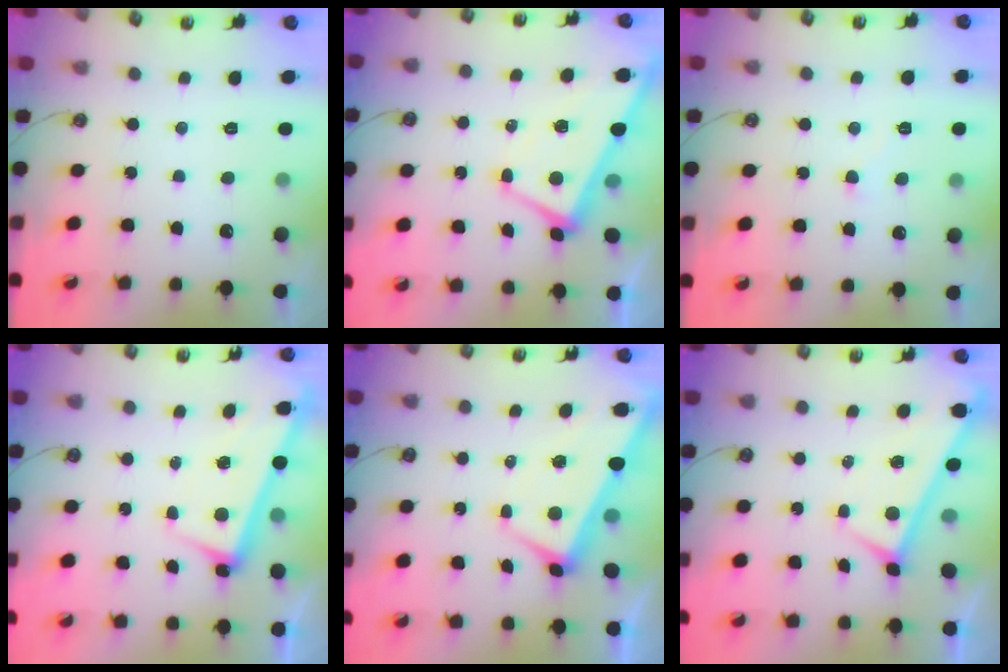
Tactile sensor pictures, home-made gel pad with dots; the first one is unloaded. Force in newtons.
{"total": 2.4, "press": 2.4, "slide": 0.3}
{"total": 3.4, "press": 3.3, "slide": 0.6}
{"total": 2.5, "press": 2.4, "slide": 0.7}
{"total": 1.6, "press": 1.4, "slide": 0.8}
{"total": 0.0}